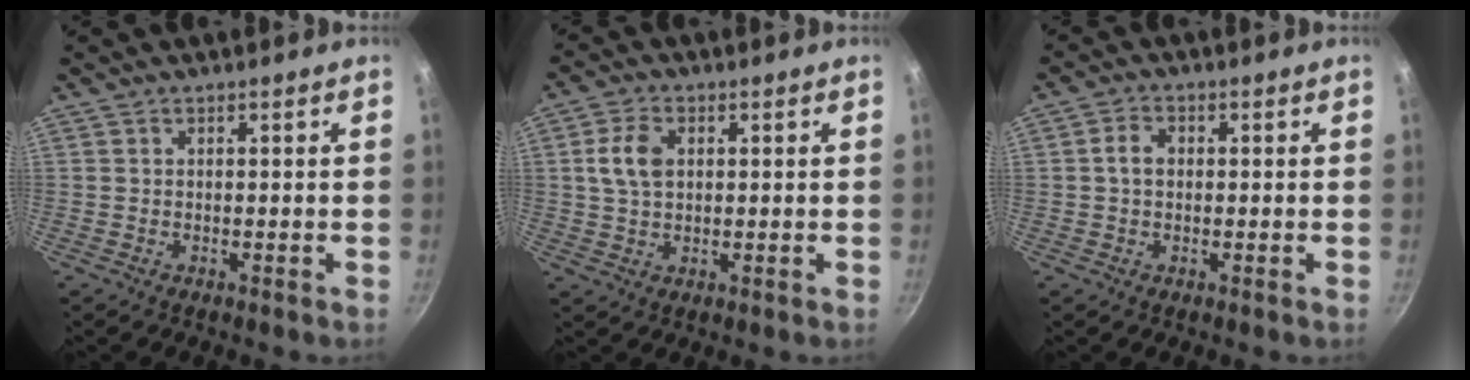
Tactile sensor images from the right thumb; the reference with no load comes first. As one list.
[{"total": 6.2, "force": [1.2, 4.1, 4.5], "torque": [-0.080, 0.006, 0.020]}, {"total": 3.4, "force": [0.2, 2.6, 2.3], "torque": [-0.033, 0.011, -0.002]}]